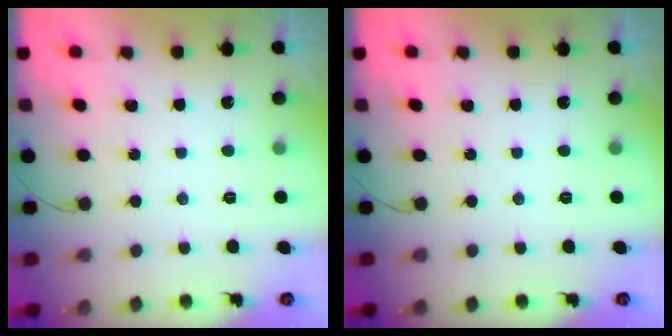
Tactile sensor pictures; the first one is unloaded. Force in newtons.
{"total": 0.0}